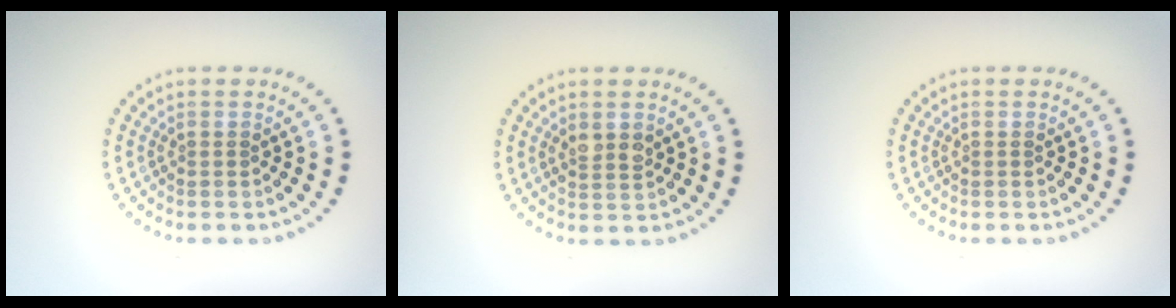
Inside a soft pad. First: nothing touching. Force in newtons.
{"total": 1.7, "press": 1.7, "slide": 0.4}
{"total": 0.0}